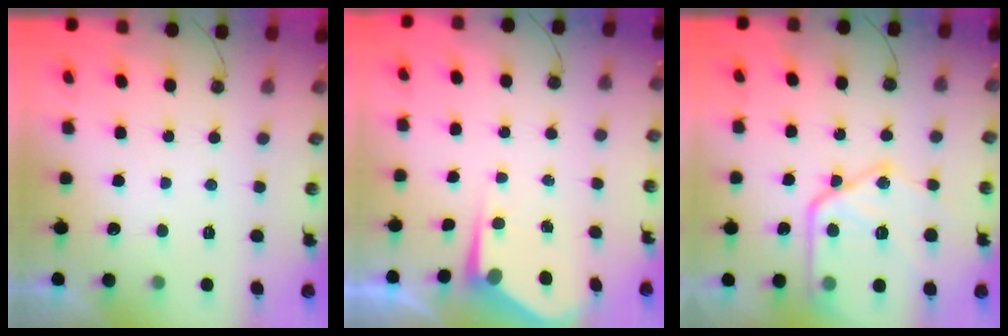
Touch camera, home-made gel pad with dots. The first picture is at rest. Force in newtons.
{"total": 5.0, "press": 5.0, "slide": 0.3}
{"total": 20.7, "press": 20.6, "slide": 2.2}